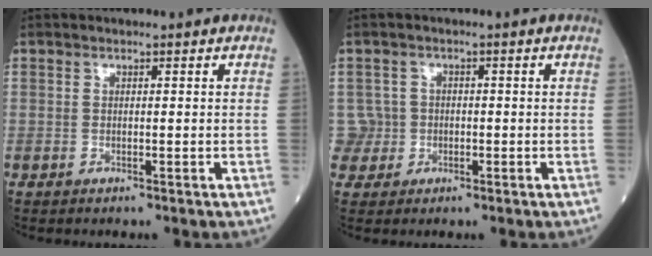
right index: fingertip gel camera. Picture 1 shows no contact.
{"total": 2.9, "force": [-0.4, 2.9, -0.5], "torque": [0.020, 0.010, -0.010]}